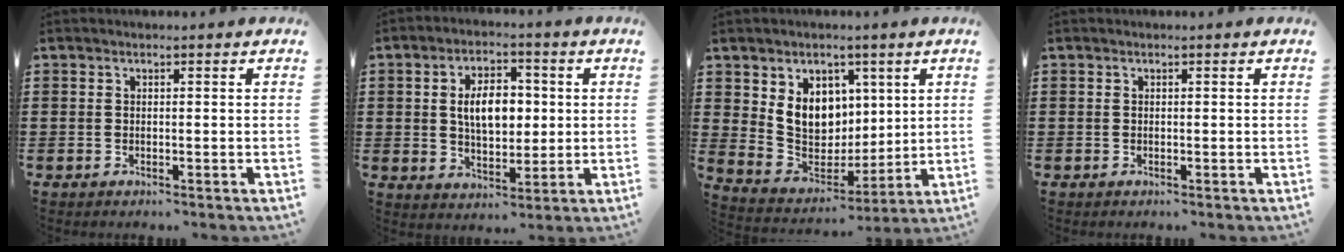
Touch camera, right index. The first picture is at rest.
{"total": 6.9, "force": [0.8, 4.0, 5.6], "torque": [-0.094, 0.005, 0.005]}
{"total": 9.3, "force": [3.2, 7.8, 3.8], "torque": [-0.099, -0.006, 0.066]}
{"total": 0.0}